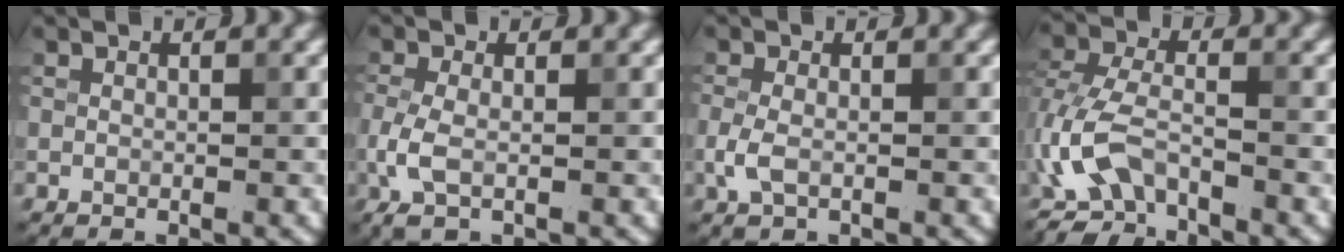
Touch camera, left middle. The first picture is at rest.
{"total": 2.8, "force": [-0.8, 1.2, 2.4], "torque": [-0.065, -0.005, -0.019]}
{"total": 1.9, "force": [-0.5, 1.0, 1.5], "torque": [-0.038, -0.001, -0.014]}
{"total": 5.3, "force": [-3.4, 2.3, 3.4], "torque": [-0.078, -0.003, -0.079]}